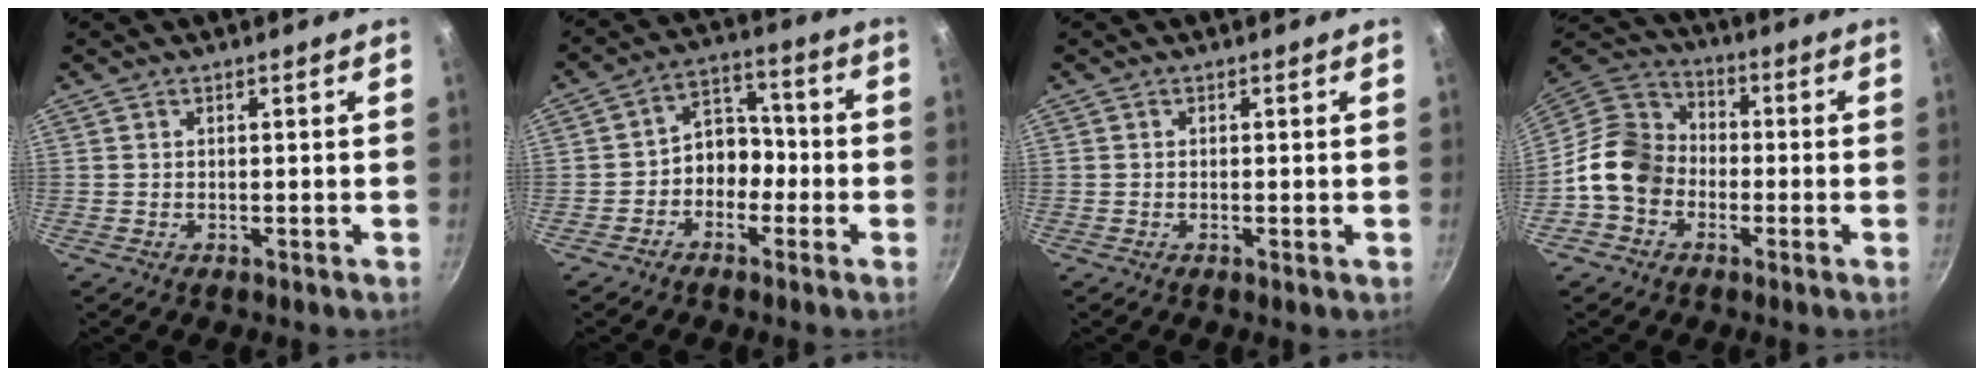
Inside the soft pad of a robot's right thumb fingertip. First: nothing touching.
{"total": 7.5, "force": [-2.5, 5.9, 3.9], "torque": [-0.010, 0.046, -0.050]}
{"total": 0.6, "force": [-0.2, 0.1, 0.5], "torque": [-0.009, -0.001, -0.005]}
{"total": 11.7, "force": [-3.1, 9.6, 6.0], "torque": [-0.078, 0.038, -0.079]}